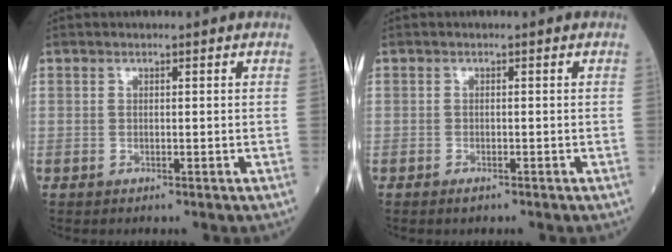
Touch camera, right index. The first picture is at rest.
{"total": 1.0, "force": [-0.8, 0.3, 0.5], "torque": [-0.010, 0.000, -0.011]}